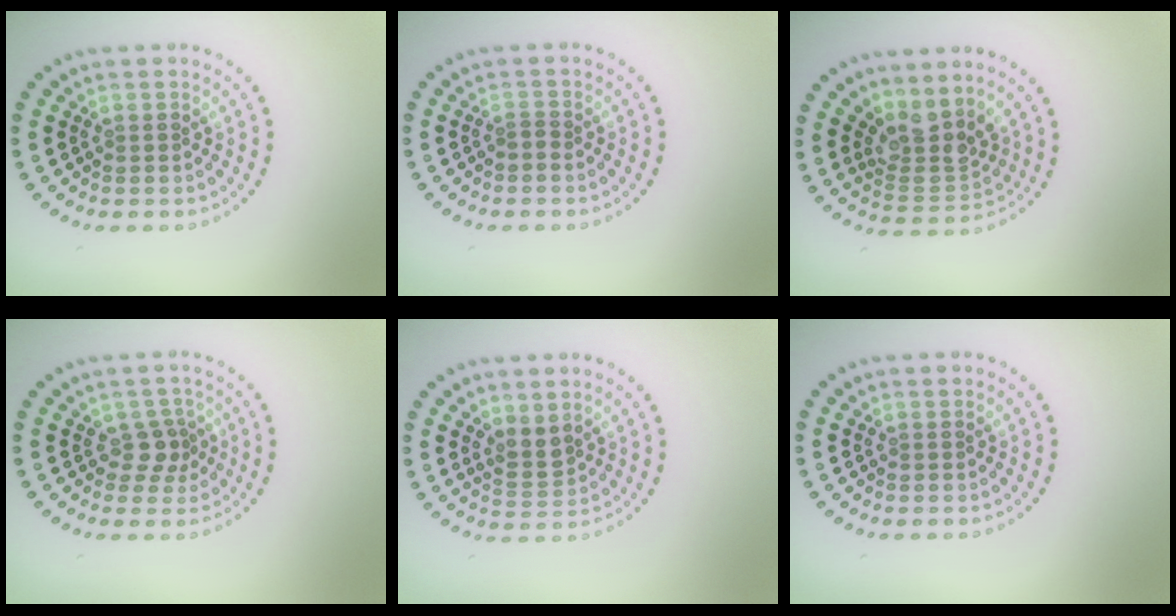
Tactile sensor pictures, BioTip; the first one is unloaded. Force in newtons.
{"total": 0.6, "press": 0.3, "slide": 0.5}
{"total": 3.6, "press": 2.7, "slide": 2.4}
{"total": 2.1, "press": 1.6, "slide": 1.3}
{"total": 1.9, "press": 1.6, "slide": 1.1}
{"total": 0.0}